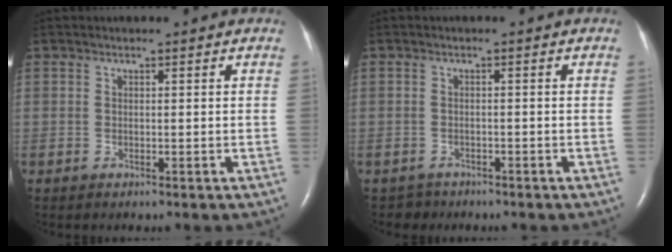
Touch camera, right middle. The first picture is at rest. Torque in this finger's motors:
{"motor_torque": [-0.12, -0.06, -0.02, 0.01]}